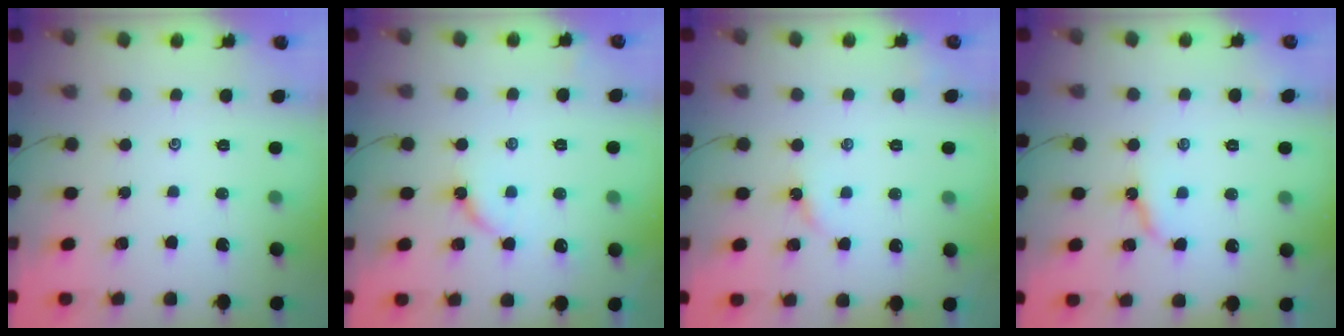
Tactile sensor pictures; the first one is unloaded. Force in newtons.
{"total": 5.0, "press": 5.0, "slide": 0.6}
{"total": 2.5, "press": 2.5, "slide": 0.4}
{"total": 4.5, "press": 4.5, "slide": 0.3}